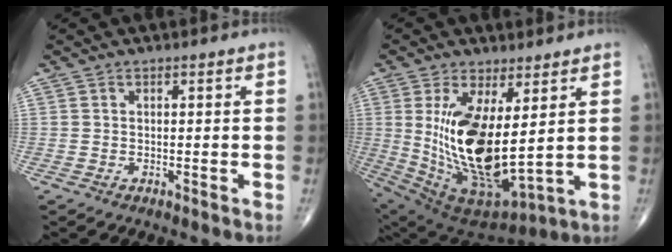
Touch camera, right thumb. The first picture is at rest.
{"total": 19.5, "force": [2.7, 7.9, 17.6], "torque": [-0.330, -0.037, 0.075]}